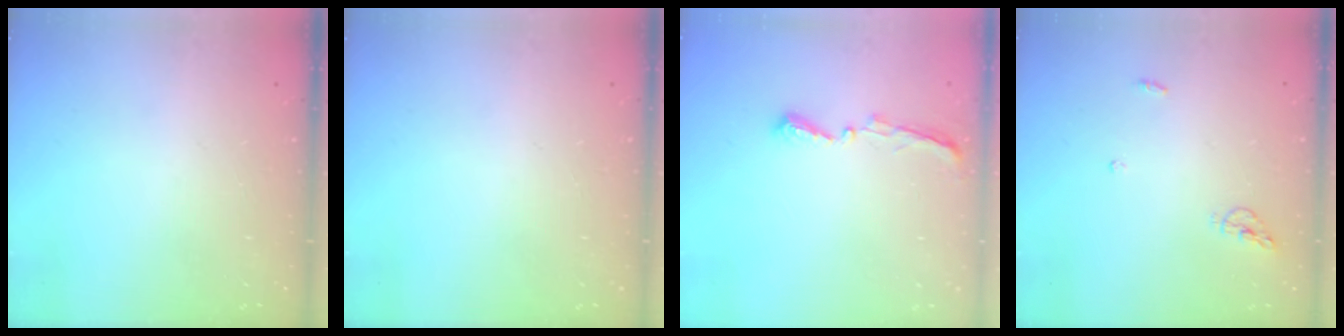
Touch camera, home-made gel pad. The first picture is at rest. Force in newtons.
{"total": 0.0}
{"total": 5.5, "press": 5.5, "slide": 0.5}
{"total": 5.4, "press": 5.4, "slide": 0.5}